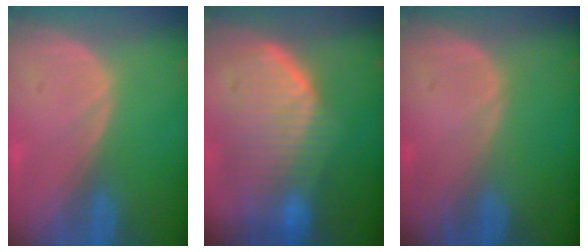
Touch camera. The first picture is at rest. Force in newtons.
{"total": 10.0, "press": 9.0, "slide": 4.4}
{"total": 0.0}